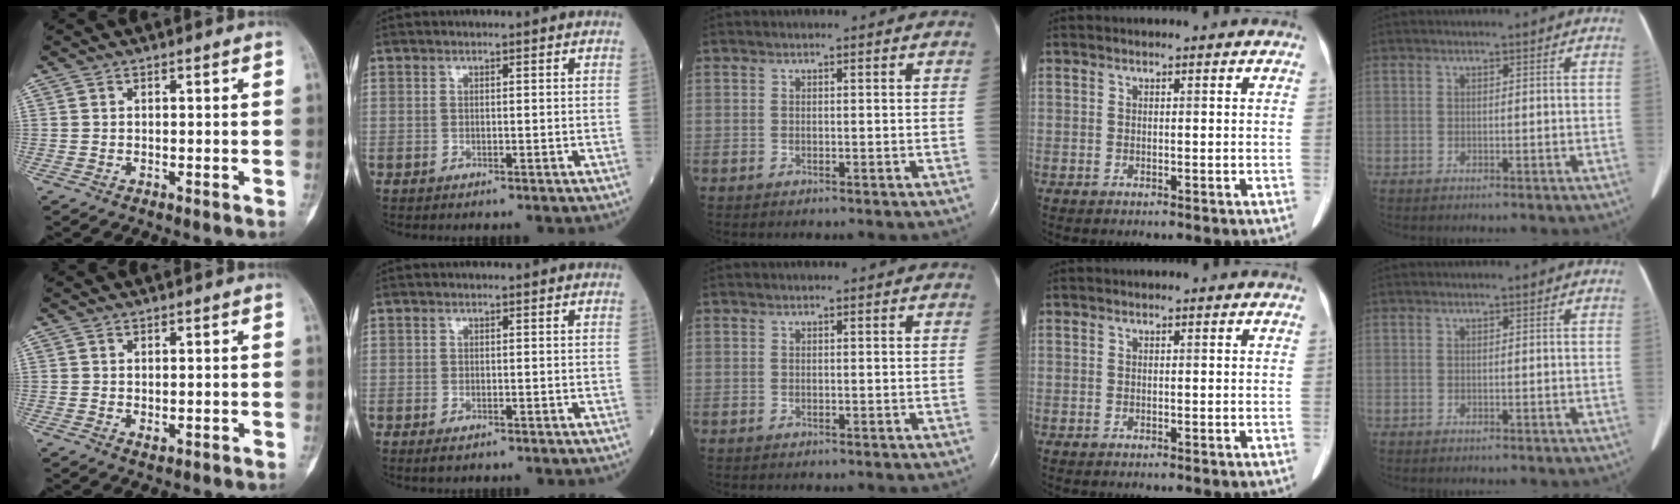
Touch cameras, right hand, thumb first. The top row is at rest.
{"thumb": {"total": 0.8, "force": [0.0, 0.5, 0.6], "torque": [-0.010, -0.003, 0.003]}, "index": {"total": 1.1, "force": [-0.6, 0.5, 0.7], "torque": [-0.017, -0.003, -0.004]}}